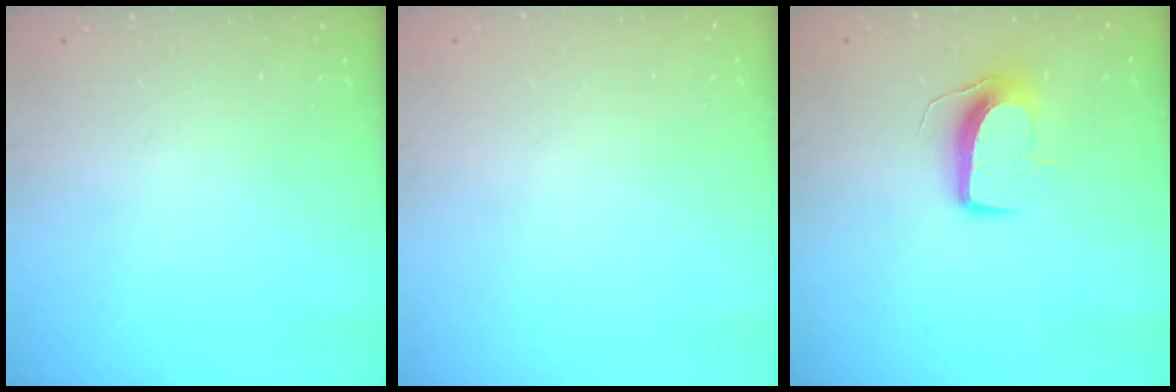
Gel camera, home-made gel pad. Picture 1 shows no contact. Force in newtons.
{"total": 0.0}
{"total": 9.2, "press": 9.2, "slide": 0.4}